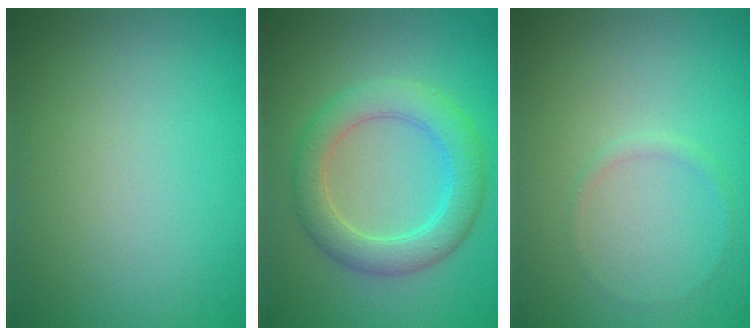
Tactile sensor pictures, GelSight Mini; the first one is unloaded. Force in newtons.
{"total": 4.5, "press": 4.5, "slide": 0.3}
{"total": 0.7, "press": 0.7, "slide": 0.1}